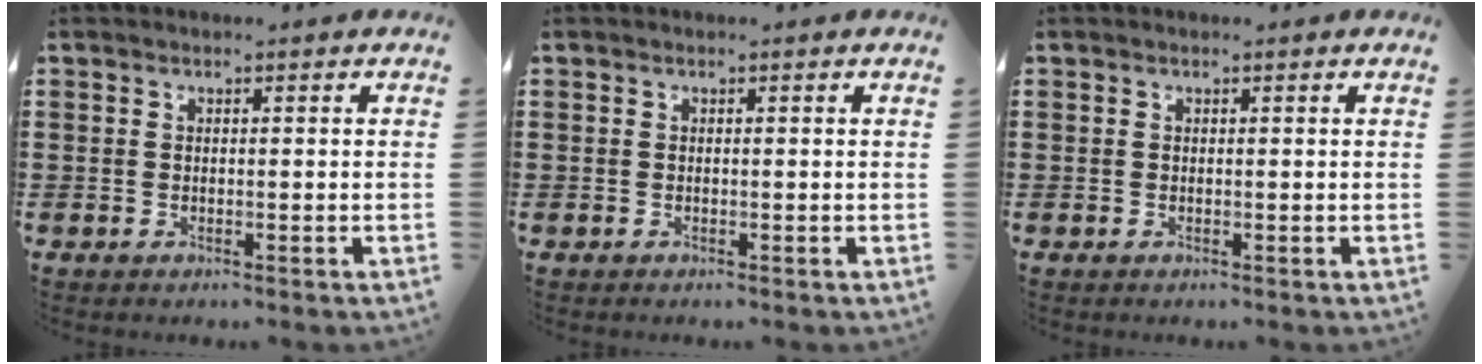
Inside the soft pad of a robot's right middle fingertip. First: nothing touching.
{"total": 0.0}
{"total": 0.0}